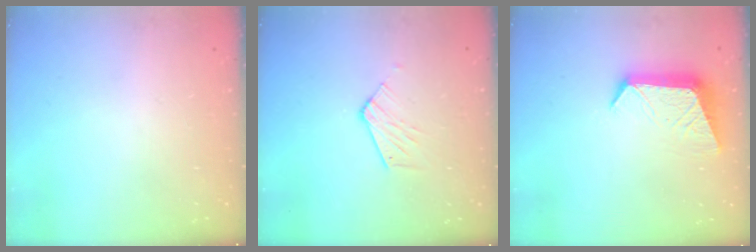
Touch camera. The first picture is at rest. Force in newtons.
{"total": 7.0, "press": 7.0, "slide": 0.4}
{"total": 10.4, "press": 10.3, "slide": 1.1}